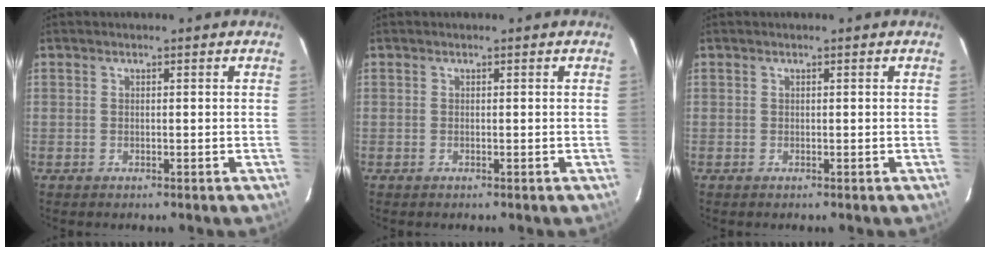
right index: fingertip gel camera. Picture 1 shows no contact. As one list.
[{"total": 0.0}, {"total": 0.0}]